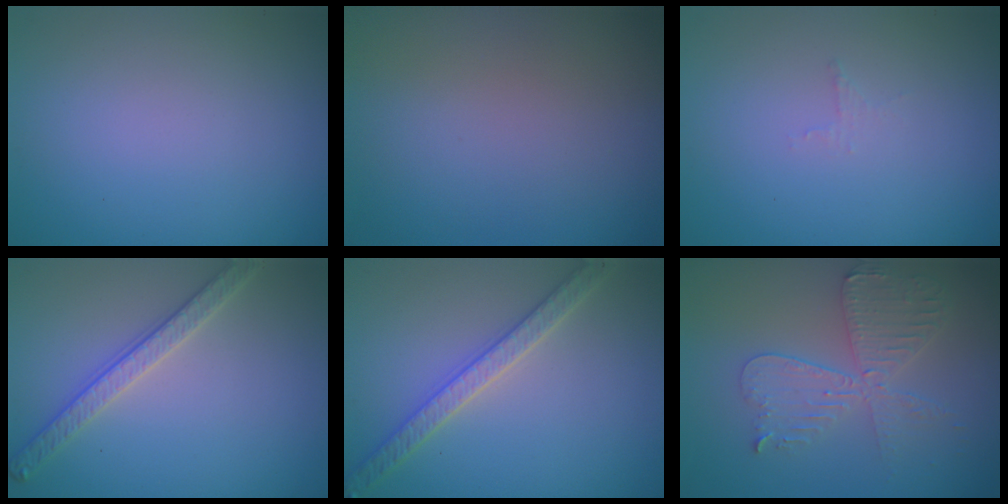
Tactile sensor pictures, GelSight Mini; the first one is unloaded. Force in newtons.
{"total": 0.0}
{"total": 0.7, "press": 0.6, "slide": 0.2}
{"total": 2.8, "press": 2.7, "slide": 0.7}
{"total": 3.8, "press": 3.7, "slide": 0.8}
{"total": 4.6, "press": 4.0, "slide": 2.3}